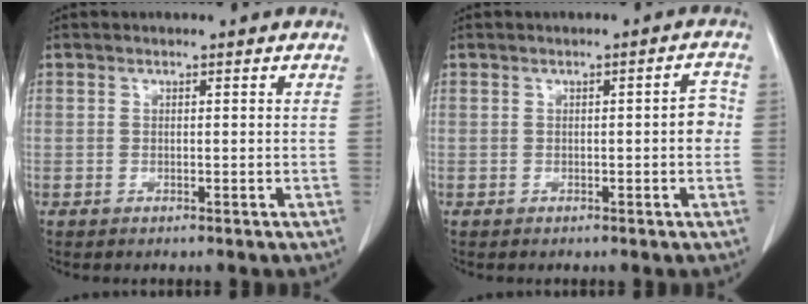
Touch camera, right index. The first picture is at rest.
{"total": 2.7, "force": [-0.2, 0.6, 2.7], "torque": [-0.028, 0.005, -0.005]}